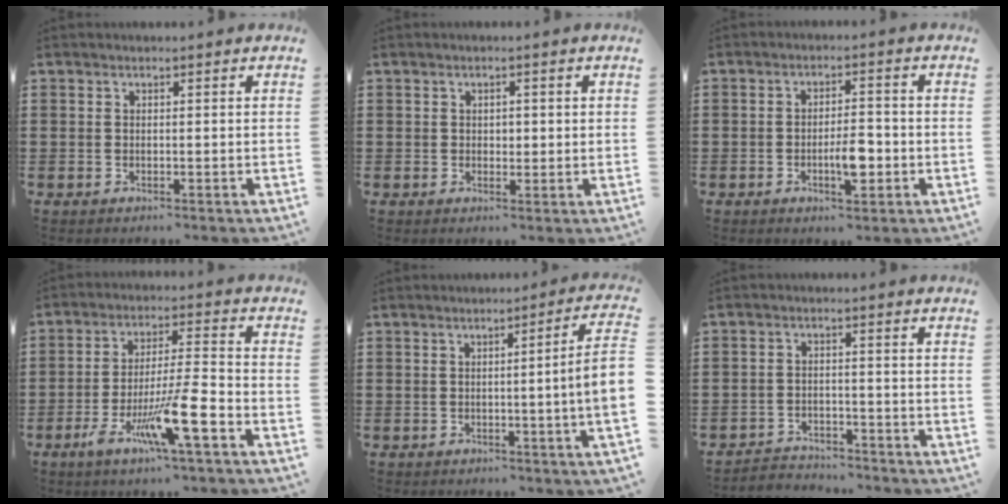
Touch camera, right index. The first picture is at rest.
{"total": 1.2, "force": [0.2, 0.8, 0.8], "torque": [-0.016, 0.007, 0.003]}
{"total": 5.0, "force": [-1.5, 1.9, 4.4], "torque": [-0.081, 0.004, -0.027]}
{"total": 11.5, "force": [-5.7, 1.4, 9.9], "torque": [-0.192, -0.002, -0.106]}
{"total": 5.8, "force": [-0.4, -0.8, 5.7], "torque": [-0.090, -0.017, -0.010]}
{"total": 3.0, "force": [-2.9, 0.4, -0.1], "torque": [-0.008, 0.000, -0.064]}